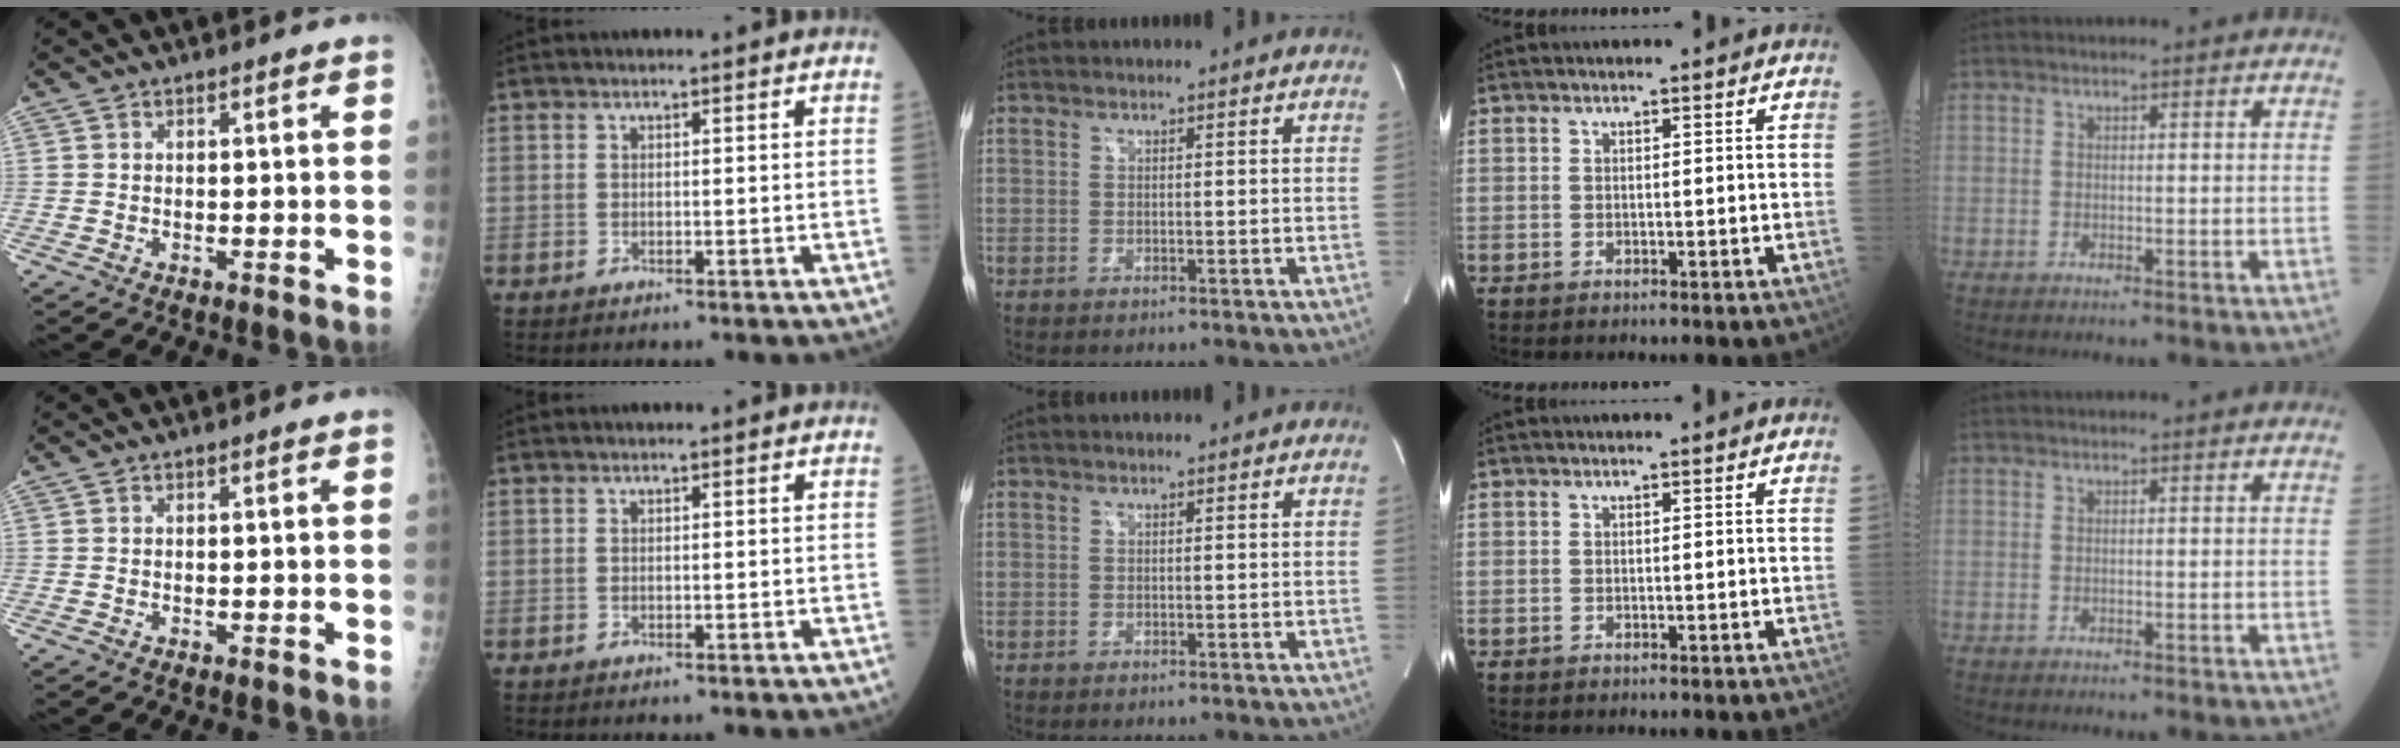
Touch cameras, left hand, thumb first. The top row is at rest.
{}